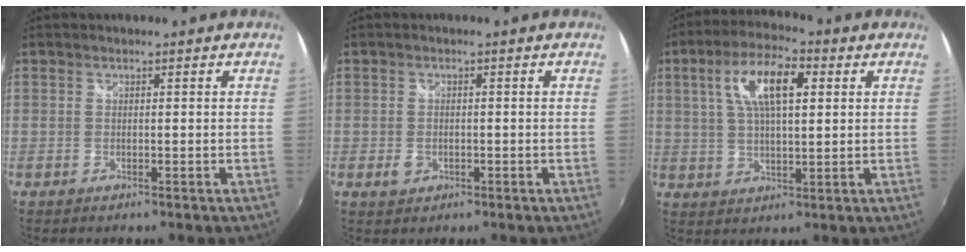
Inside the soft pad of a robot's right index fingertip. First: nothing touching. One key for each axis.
{"total": 2.6, "fx": -0.9, "fy": 2.0, "fz": 1.5, "tx": -0.027, "ty": -0.002, "tz": -0.012}
{"total": 11.1, "fx": 3.6, "fy": 4.2, "fz": 9.6, "tx": -0.180, "ty": 0.021, "tz": 0.062}